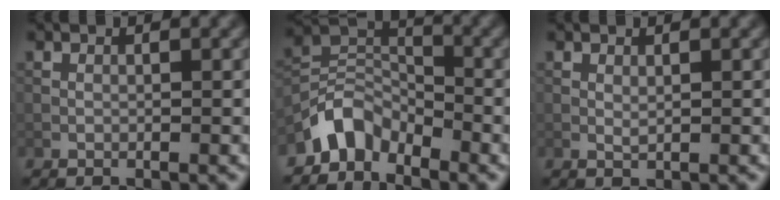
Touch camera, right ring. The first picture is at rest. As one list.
[{"total": 4.4, "force": [-3.5, 2.1, 1.4], "torque": [-0.018, 0.008, -0.079]}, {"total": 0.5, "force": [0.2, 0.2, 0.4], "torque": [-0.011, -0.001, 0.004]}]